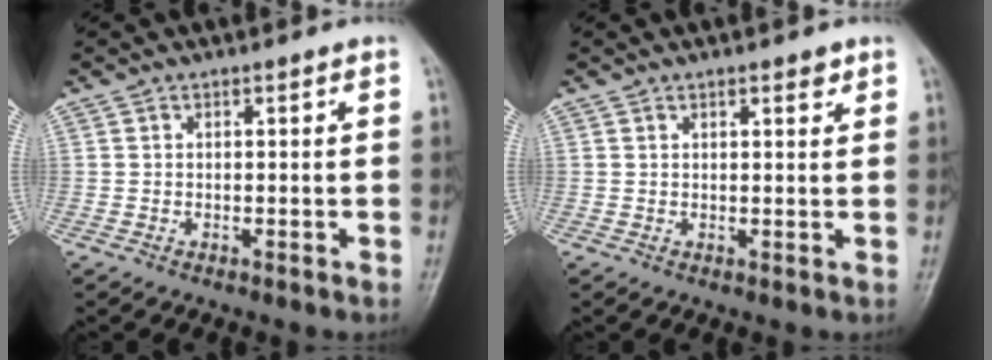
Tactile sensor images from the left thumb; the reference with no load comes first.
{"total": 2.1, "force": [1.3, 0.7, 1.4], "torque": [-0.013, -0.006, 0.018]}